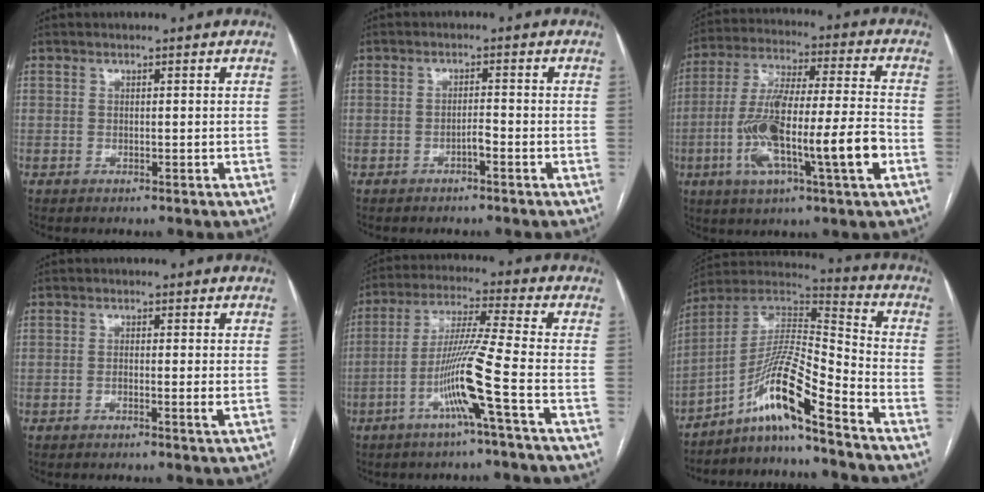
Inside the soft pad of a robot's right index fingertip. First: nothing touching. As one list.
[{"total": 1.6, "force": [-1.0, 0.3, 1.2], "torque": [-0.020, 0.002, -0.017]}, {"total": 17.6, "force": [-5.0, 1.7, 16.7], "torque": [-0.319, 0.000, -0.086]}, {"total": 2.1, "force": [-0.5, 0.1, 2.0], "torque": [-0.032, -0.003, -0.009]}, {"total": 10.7, "force": [-4.2, -2.0, 9.6], "torque": [-0.189, -0.003, -0.084]}, {"total": 12.6, "force": [-8.6, -0.2, 9.2], "torque": [-0.177, 0.015, -0.159]}]